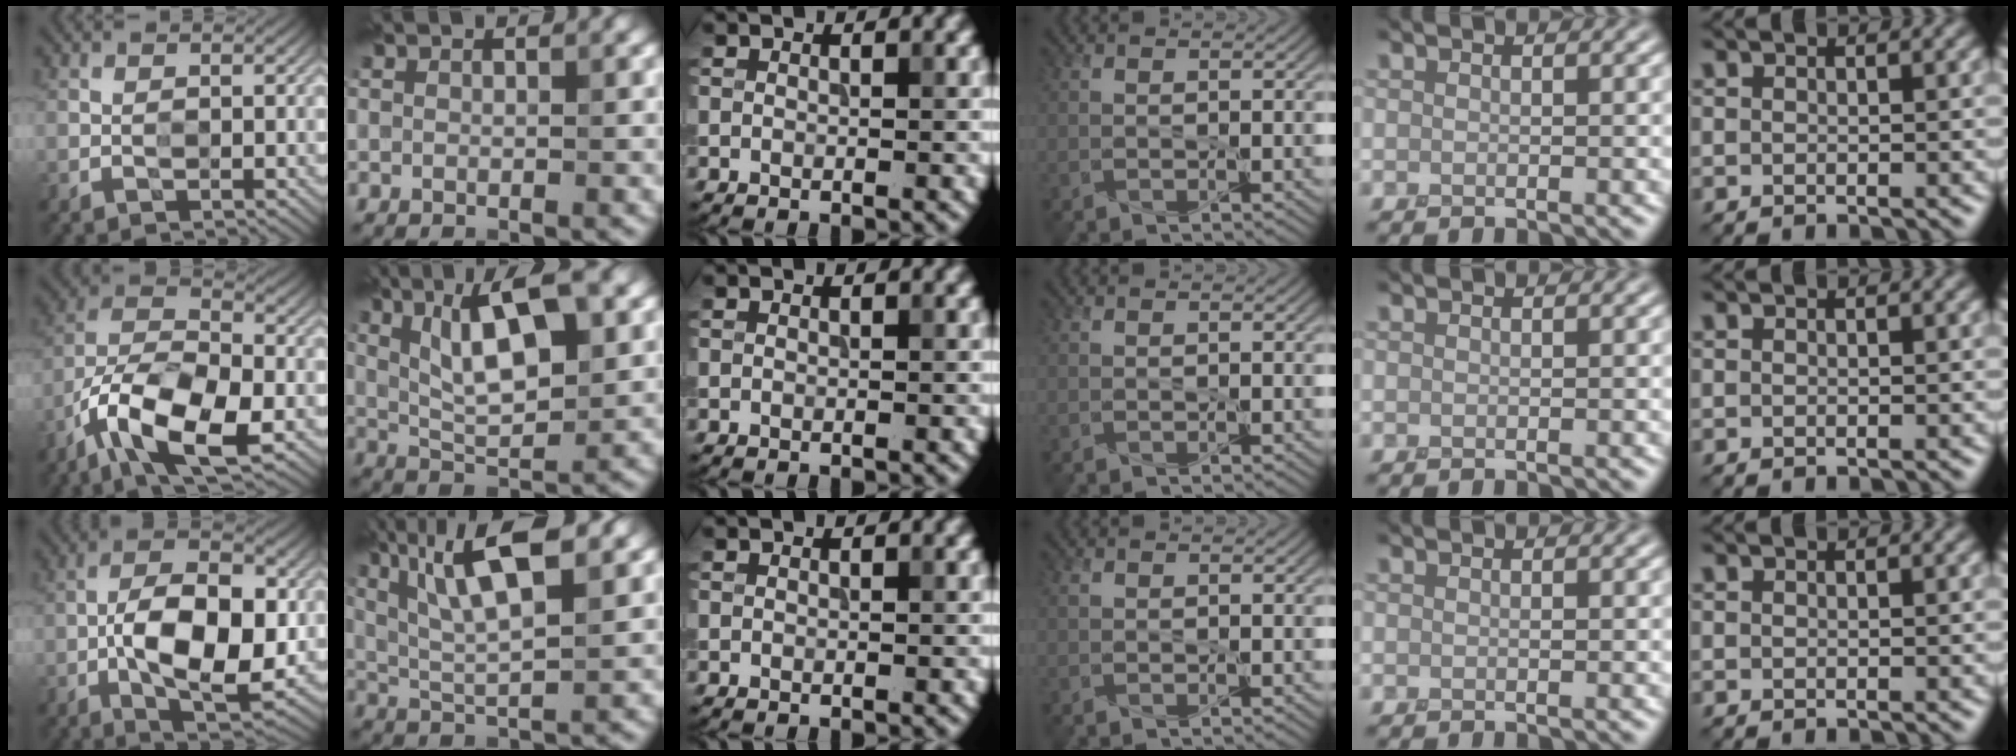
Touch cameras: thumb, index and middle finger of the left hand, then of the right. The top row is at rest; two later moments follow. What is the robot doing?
{"motion": "peel", "object": "sticker"}